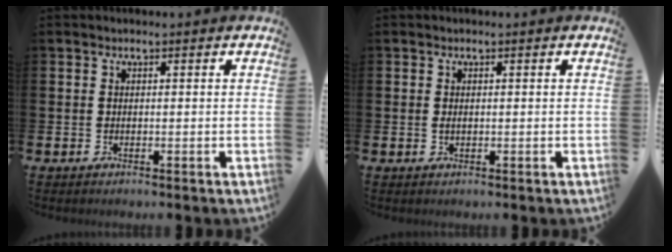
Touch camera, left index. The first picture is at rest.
{"total": 0.6, "force": [0.0, 0.3, 0.5], "torque": [-0.013, 0.004, 0.000]}